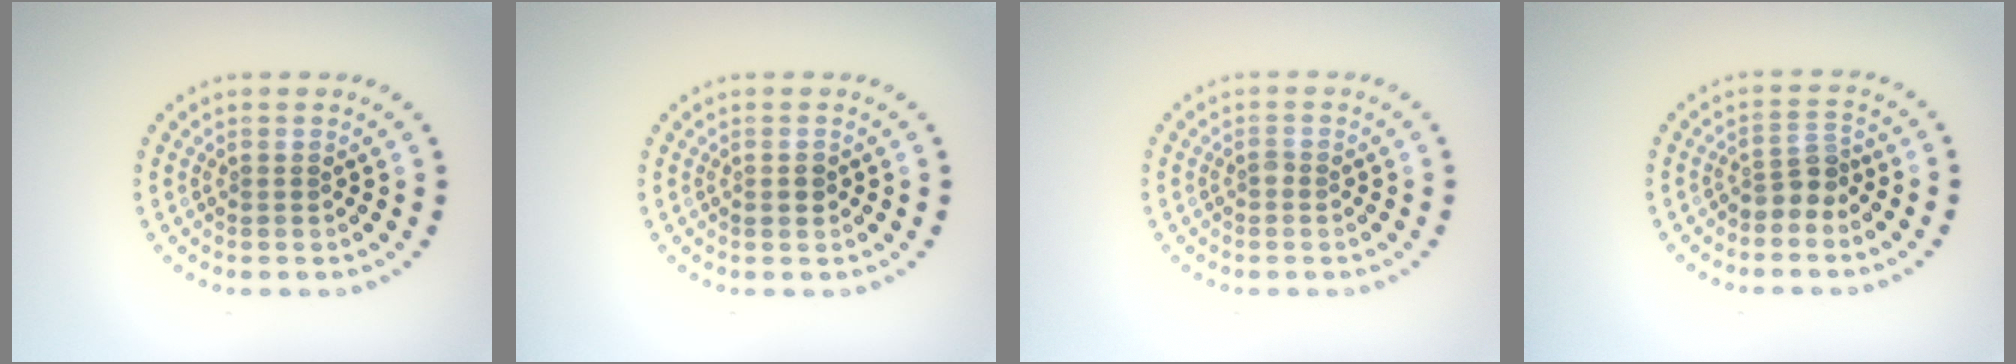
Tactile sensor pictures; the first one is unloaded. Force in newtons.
{"total": 1.2, "press": 1.2, "slide": 0.1}
{"total": 0.6, "press": 0.5, "slide": 0.3}
{"total": 2.3, "press": 1.8, "slide": 1.5}